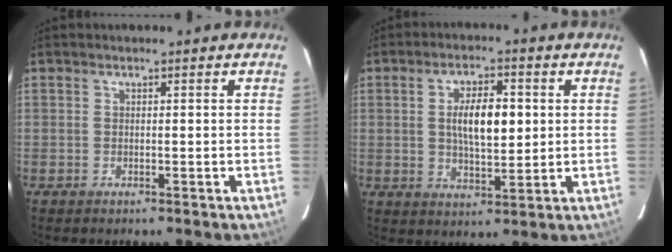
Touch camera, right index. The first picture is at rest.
{"total": 8.7, "force": [1.3, 3.5, 7.8], "torque": [-0.139, 0.005, 0.026]}